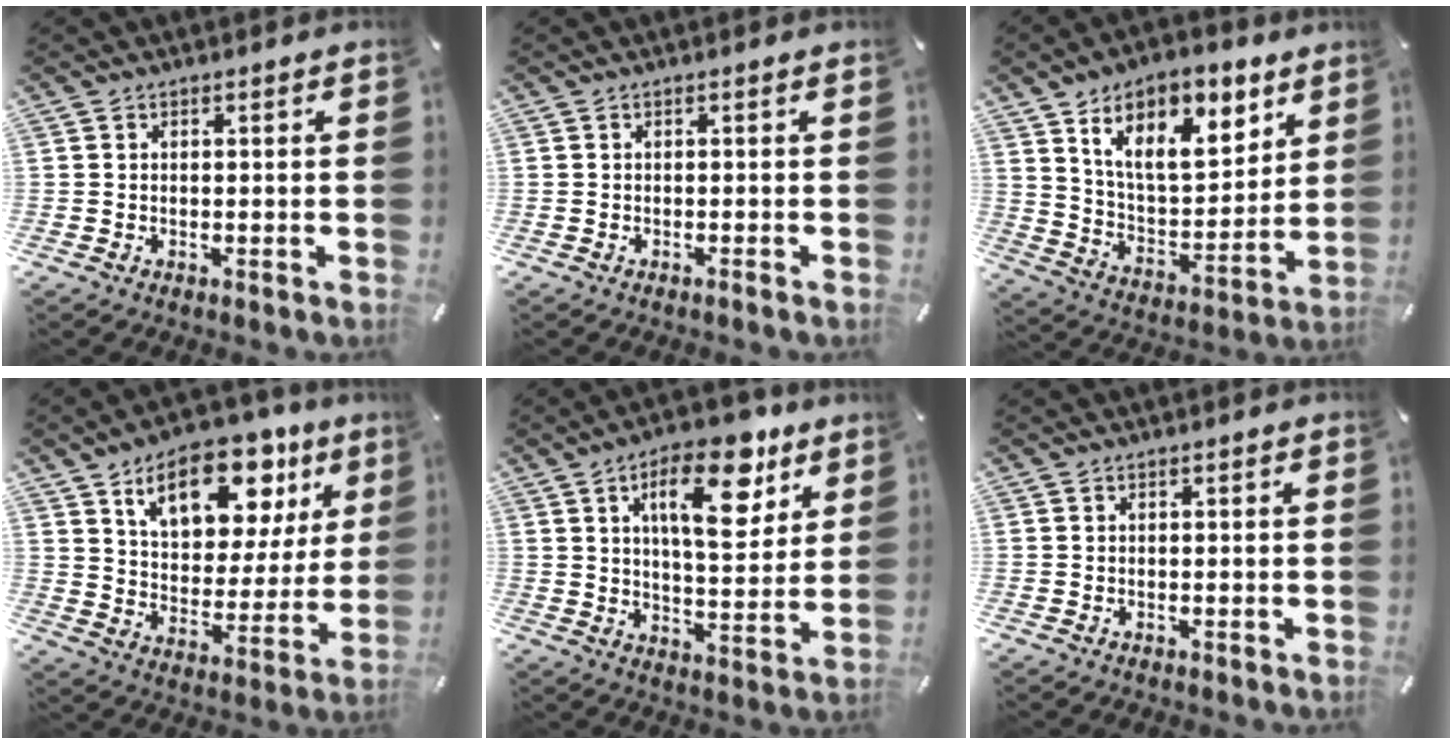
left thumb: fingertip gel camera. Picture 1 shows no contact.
{"total": 0.8, "force": [-0.3, -0.1, 0.8], "torque": [-0.009, -0.004, -0.004]}
{"total": 17.3, "force": [10.4, 9.1, 10.4], "torque": [-0.169, -0.046, 0.180]}
{"total": 19.0, "force": [11.1, 10.7, 11.1], "torque": [-0.160, -0.059, 0.187]}
{"total": 16.8, "force": [8.5, 7.4, 12.5], "torque": [-0.177, -0.031, 0.135]}
{"total": 0.0}